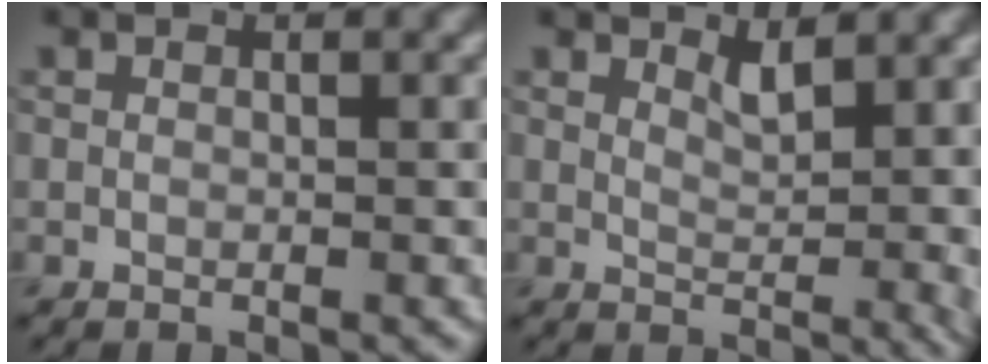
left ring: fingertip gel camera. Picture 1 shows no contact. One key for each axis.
{"total": 2.8, "fx": 1.6, "fy": 0.8, "fz": 2.1, "tx": -0.033, "ty": -0.008, "tz": 0.030}